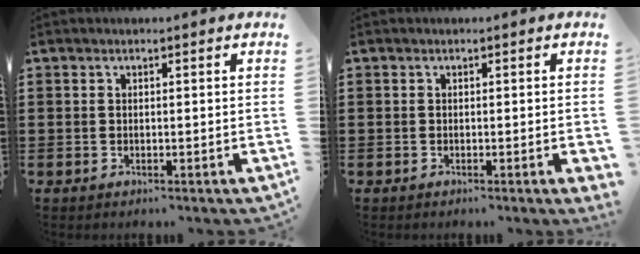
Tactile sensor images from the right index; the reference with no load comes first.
{"total": 1.1, "force": [-0.3, -0.1, 1.1], "torque": [-0.017, -0.004, -0.006]}